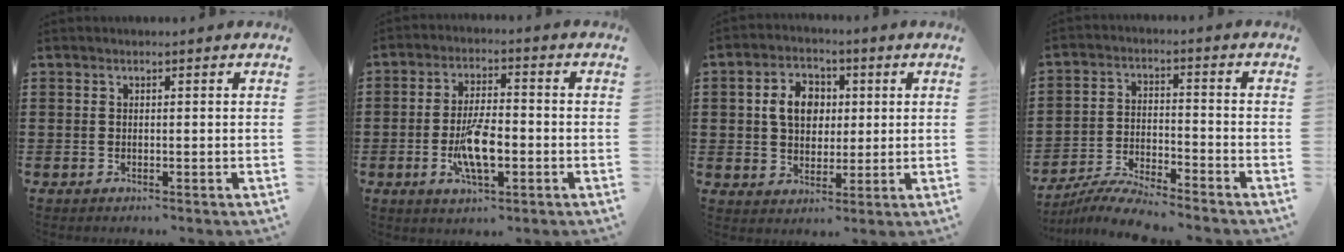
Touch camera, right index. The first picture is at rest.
{"total": 8.3, "force": [-2.3, 3.1, 7.3], "torque": [-0.153, -0.006, -0.043]}
{"total": 6.5, "force": [1.2, 5.1, 3.9], "torque": [-0.084, 0.017, 0.017]}
{"total": 5.5, "force": [-5.4, 0.0, 1.2], "torque": [-0.034, -0.003, -0.109]}